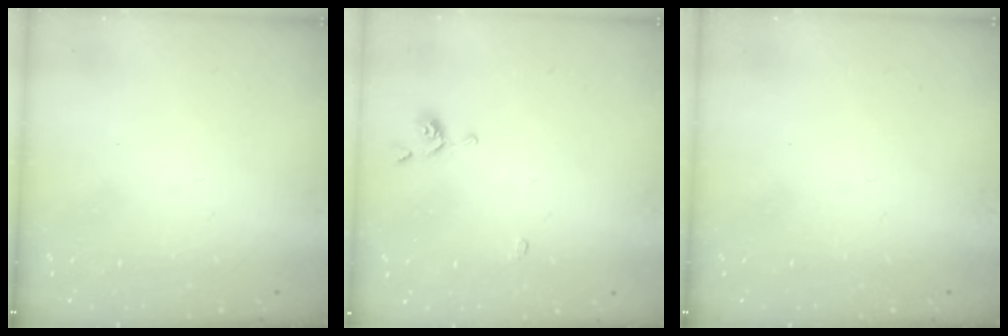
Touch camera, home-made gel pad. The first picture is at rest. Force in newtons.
{"total": 0.9, "press": 0.8, "slide": 0.4}
{"total": 0.0}